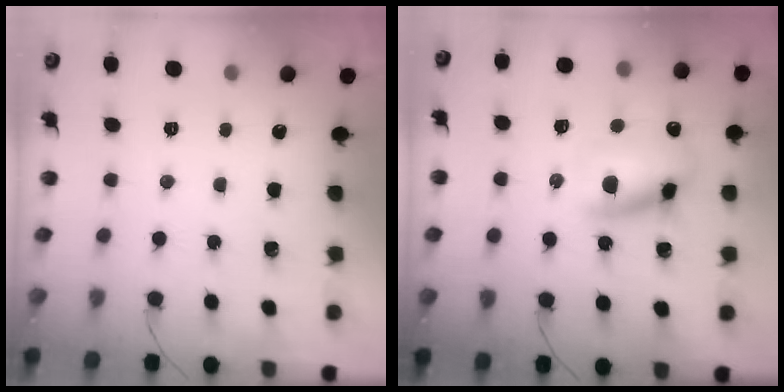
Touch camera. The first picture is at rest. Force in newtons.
{"total": 12.6, "press": 12.4, "slide": 2.3}